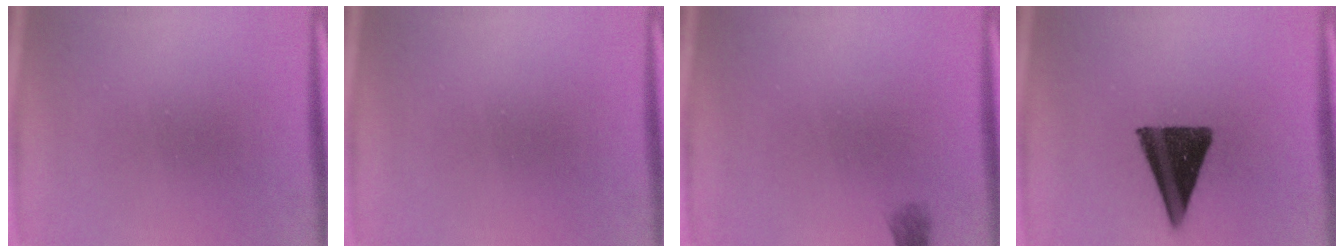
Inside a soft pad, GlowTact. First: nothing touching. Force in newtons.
{"total": 0.0}
{"total": 1.1}
{"total": 14.4}